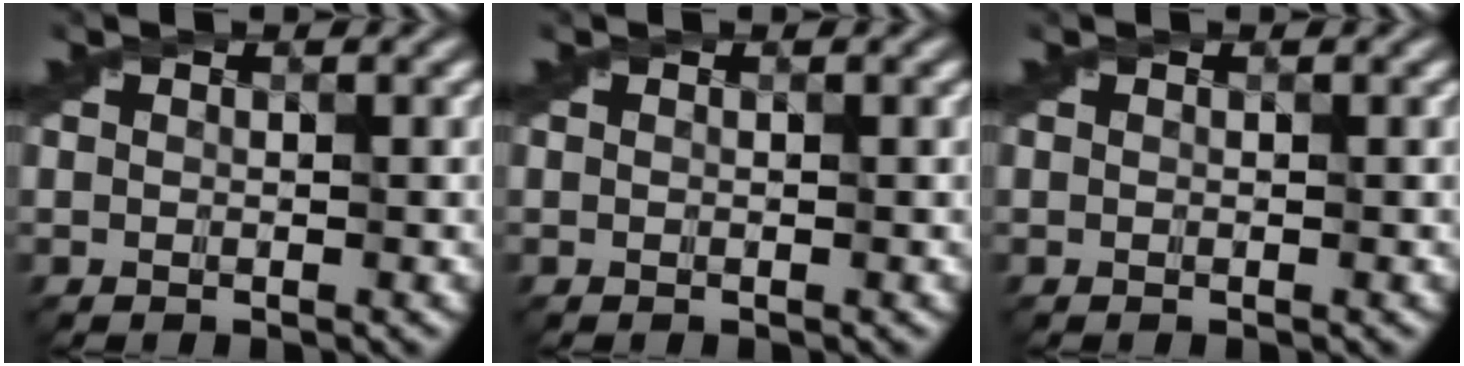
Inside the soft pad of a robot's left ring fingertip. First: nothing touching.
{"total": 0.0}
{"total": 0.0}